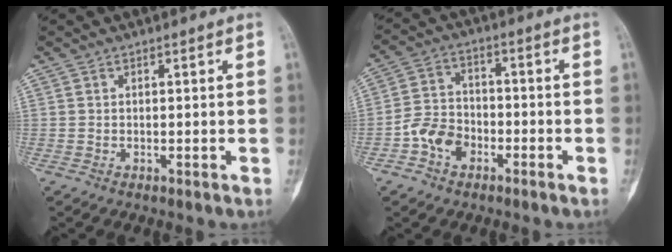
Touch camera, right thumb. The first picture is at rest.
{"total": 7.1, "force": [-3.4, 5.0, 3.8], "torque": [-0.057, 0.031, -0.067]}